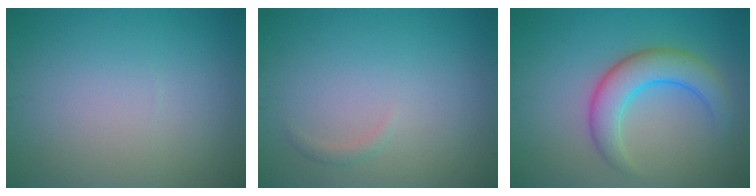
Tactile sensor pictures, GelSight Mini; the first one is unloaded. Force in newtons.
{"total": 0.7, "press": 0.7, "slide": 0.0}
{"total": 5.2, "press": 5.2, "slide": 0.1}